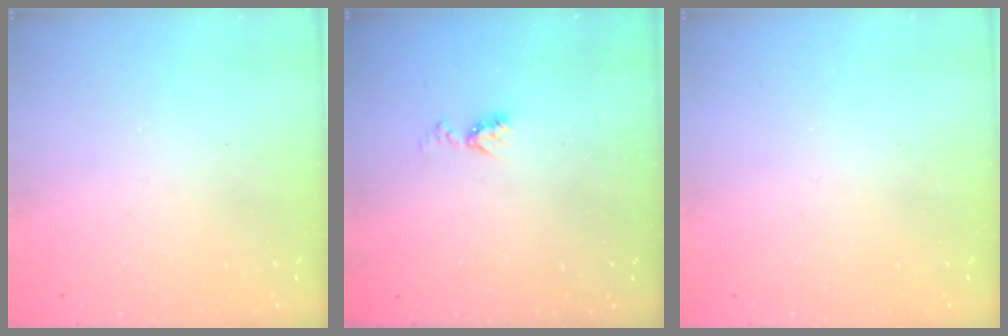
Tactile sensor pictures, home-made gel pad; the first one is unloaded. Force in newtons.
{"total": 5.9, "press": 5.9, "slide": 0.8}
{"total": 0.0}